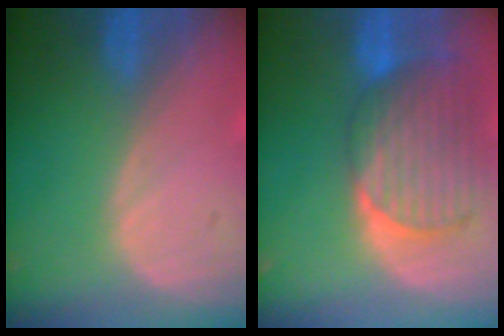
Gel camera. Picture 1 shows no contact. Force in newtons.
{"total": 9.6, "press": 8.5, "slide": 4.5}